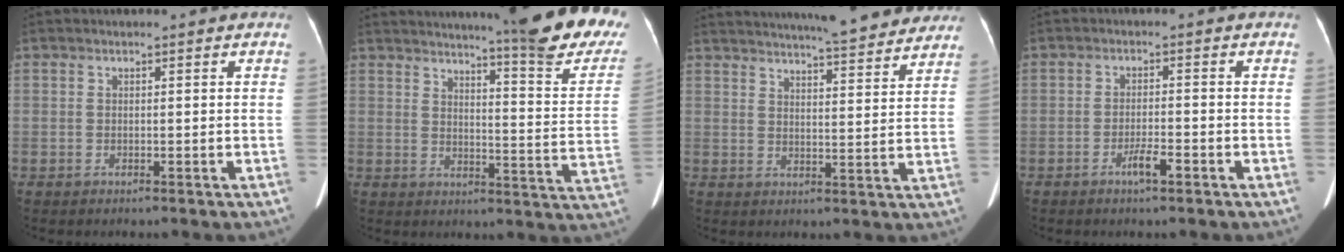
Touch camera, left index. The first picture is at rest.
{"total": 19.7, "force": [16.7, 0.2, 10.5], "torque": [-0.133, -0.083, 0.197]}
{"total": 21.5, "force": [19.5, 2.6, 8.9], "torque": [-0.132, -0.007, 0.244]}
{"total": 2.8, "force": [-1.7, 0.2, 2.1], "torque": [-0.040, -0.001, -0.031]}